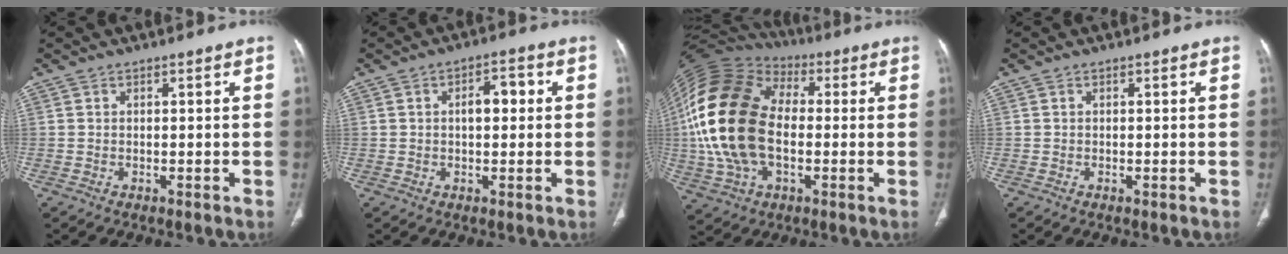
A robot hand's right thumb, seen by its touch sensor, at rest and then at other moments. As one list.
[{"total": 4.8, "force": [0.6, 2.6, 4.0], "torque": [-0.055, 0.014, 0.005]}, {"total": 23.7, "force": [-0.1, 14.8, 18.5], "torque": [-0.394, 0.011, -0.004]}, {"total": 0.0}]